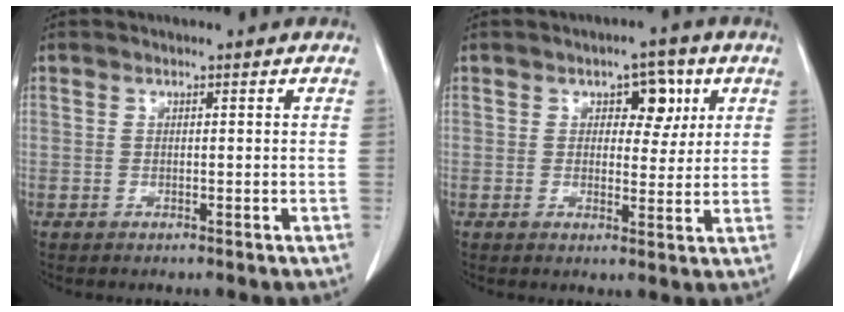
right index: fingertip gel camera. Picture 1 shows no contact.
{"total": 5.2, "force": [2.1, 3.0, 3.8], "torque": [-0.041, 0.009, 0.028]}